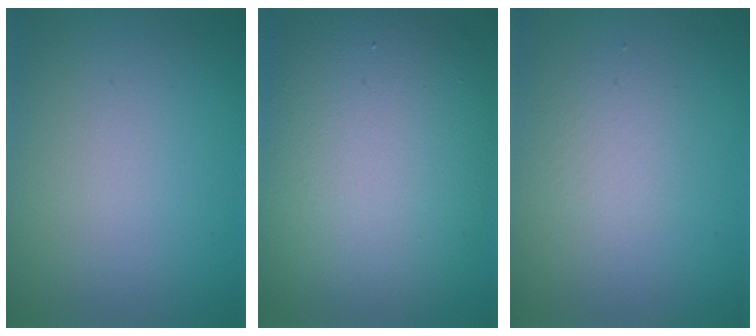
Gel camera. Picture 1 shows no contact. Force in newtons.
{"total": 11.9, "press": 11.8, "slide": 0.7}
{"total": 1.7, "press": 1.7, "slide": 0.1}